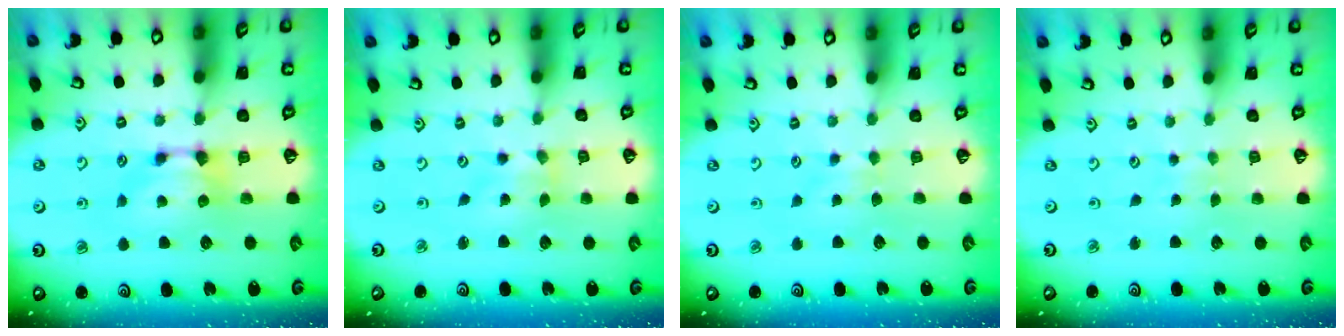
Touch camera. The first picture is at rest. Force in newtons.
{"total": 2.4, "press": 2.2, "slide": 1.0}
{"total": 3.2, "press": 3.2, "slide": 0.4}
{"total": 4.8, "press": 4.8, "slide": 0.1}